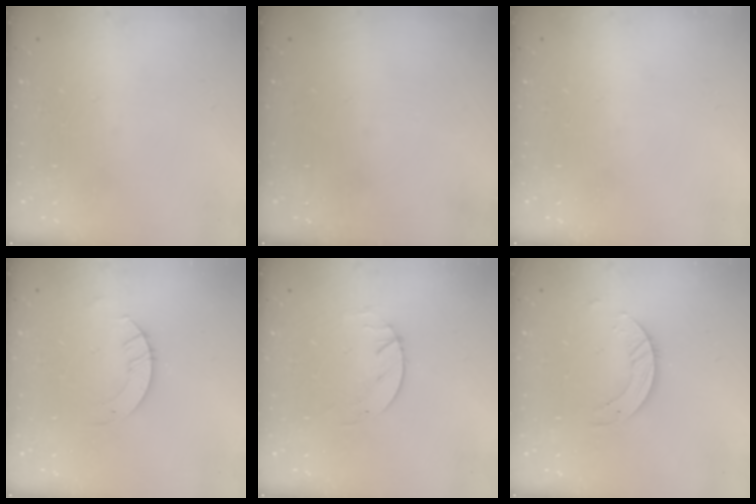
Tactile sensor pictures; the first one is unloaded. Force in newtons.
{"total": 0.0}
{"total": 0.0}
{"total": 3.3, "press": 3.3, "slide": 0.2}
{"total": 1.7, "press": 1.7, "slide": 0.2}
{"total": 4.2, "press": 4.2, "slide": 0.3}